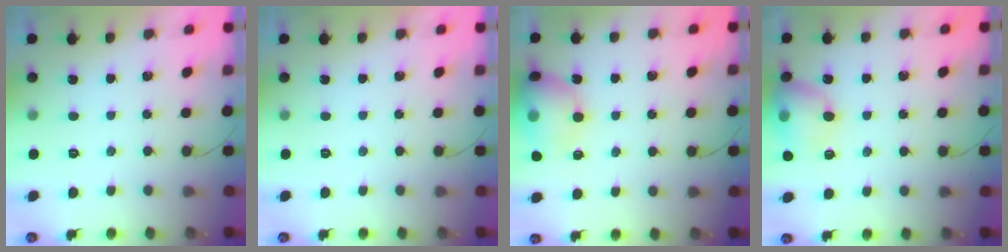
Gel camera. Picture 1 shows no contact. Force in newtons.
{"total": 0.0}
{"total": 13.9, "press": 13.7, "slide": 2.4}
{"total": 13.0, "press": 12.9, "slide": 2.0}